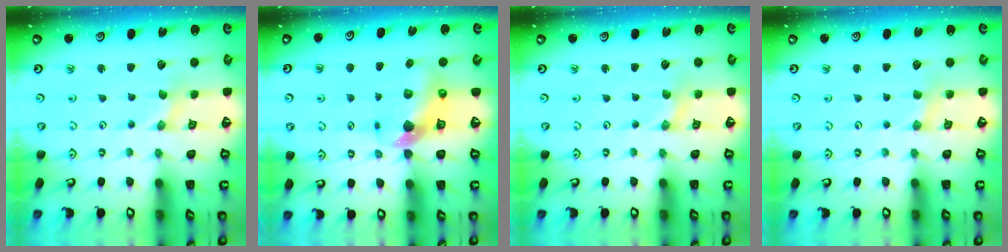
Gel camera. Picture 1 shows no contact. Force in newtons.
{"total": 8.5, "press": 8.3, "slide": 1.4}
{"total": 0.7, "press": 0.7, "slide": 0.1}
{"total": 3.0, "press": 2.9, "slide": 0.4}